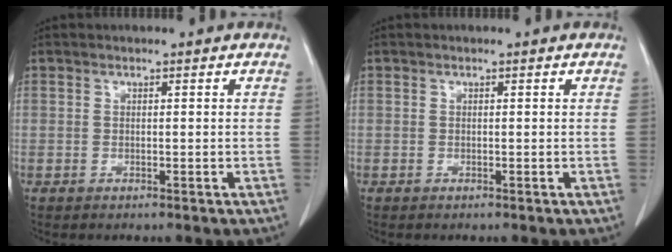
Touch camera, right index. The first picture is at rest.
{"total": 0.0}